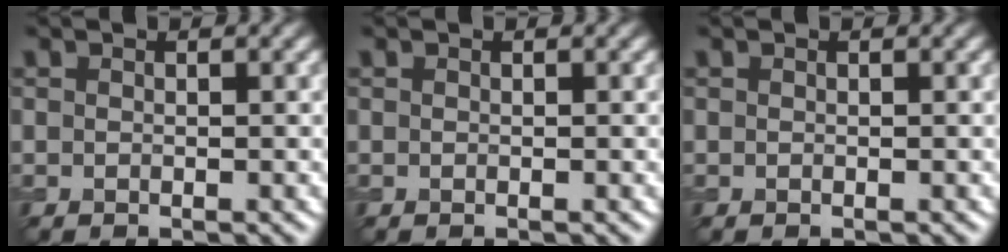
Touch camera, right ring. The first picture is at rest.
{"total": 0.0}
{"total": 0.0}